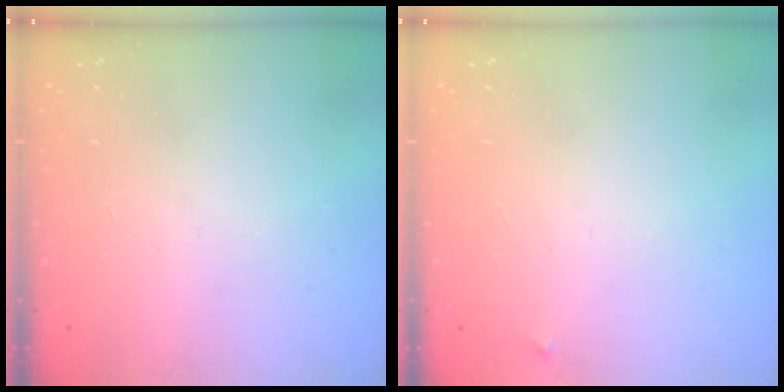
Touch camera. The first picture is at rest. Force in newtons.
{"total": 3.3, "press": 3.3, "slide": 0.4}